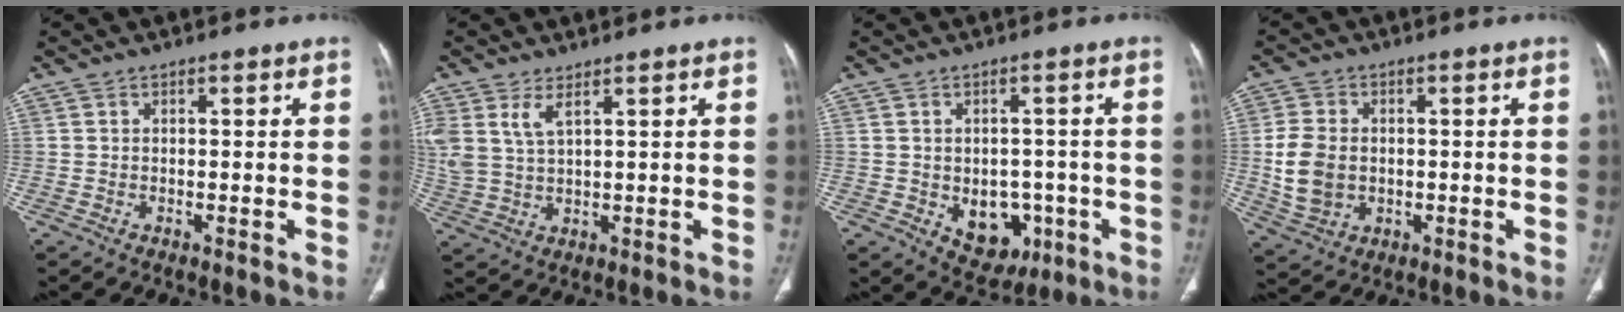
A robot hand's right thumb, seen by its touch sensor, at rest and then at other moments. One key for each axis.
{"total": 6.4, "fx": 3.2, "fy": 2.8, "fz": 4.7, "tx": -0.114, "ty": -0.007, "tz": 0.076}
{"total": 9.1, "fx": -2.5, "fy": 6.7, "fz": 5.5, "tx": -0.035, "ty": 0.015, "tz": -0.016}
{"total": 9.1, "fx": -0.2, "fy": 7.0, "fz": 5.9, "tx": -0.114, "ty": 0.000, "tz": 0.003}